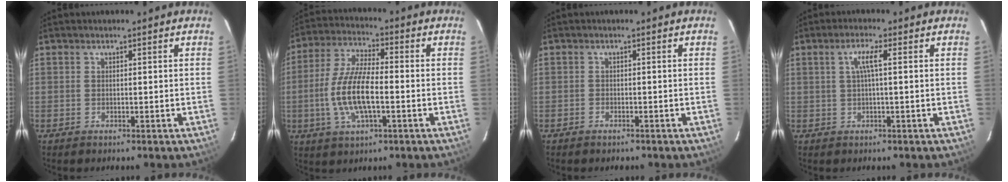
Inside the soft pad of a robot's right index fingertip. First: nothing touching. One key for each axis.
{"total": 12.1, "fx": -2.6, "fy": 4.1, "fz": 11.1, "tx": -0.232, "ty": -0.001, "tz": -0.051}
{"total": 1.4, "fx": -1.1, "fy": 0.8, "fz": 0.3, "tx": -0.010, "ty": 0.001, "tz": -0.018}
{"total": 3.2, "fx": 0.5, "fy": 0.1, "fz": 3.1, "tx": -0.062, "ty": 0.005, "tz": 0.010}